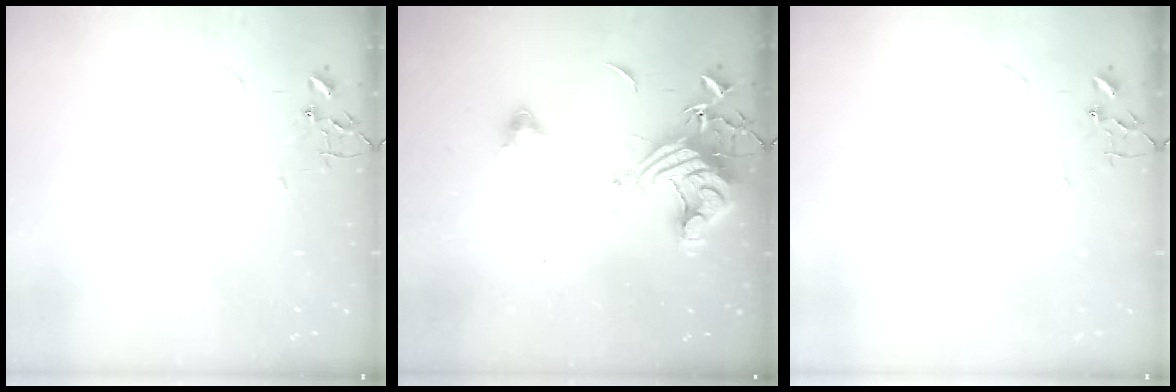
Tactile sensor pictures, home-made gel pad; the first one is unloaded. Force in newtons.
{"total": 14.4, "press": 14.3, "slide": 1.8}
{"total": 0.0}